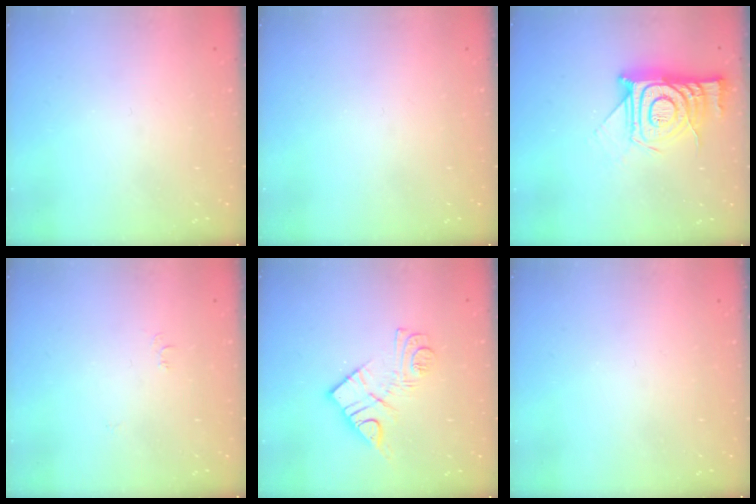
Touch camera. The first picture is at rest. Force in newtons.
{"total": 0.0}
{"total": 15.2, "press": 15.1, "slide": 1.1}
{"total": 4.3, "press": 4.3, "slide": 0.6}
{"total": 11.5, "press": 11.5, "slide": 0.6}
{"total": 0.0}